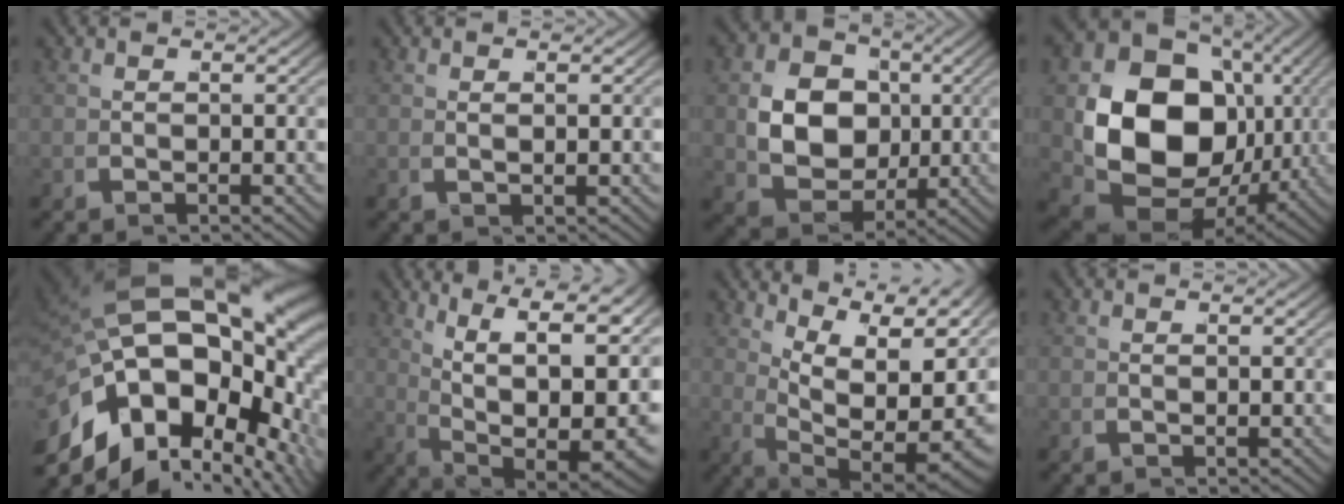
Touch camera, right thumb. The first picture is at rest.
{"total": 0.5, "force": [0.4, -0.3, 0.2], "torque": [-0.005, 0.006, 0.001]}
{"total": 10.4, "force": [0.4, 7.9, 6.7], "torque": [-0.140, -0.040, 0.012]}
{"total": 21.2, "force": [-0.6, 15.3, 14.5], "torque": [-0.308, -0.061, 0.007]}
{"total": 20.7, "force": [1.9, 12.7, 16.3], "torque": [-0.262, -0.005, 0.012]}
{"total": 18.0, "force": [1.2, 11.3, 13.9], "torque": [-0.231, -0.063, 0.040]}
{"total": 15.1, "force": [1.9, 9.0, 12.0], "torque": [-0.212, -0.042, 0.047]}
{"total": 0.0}